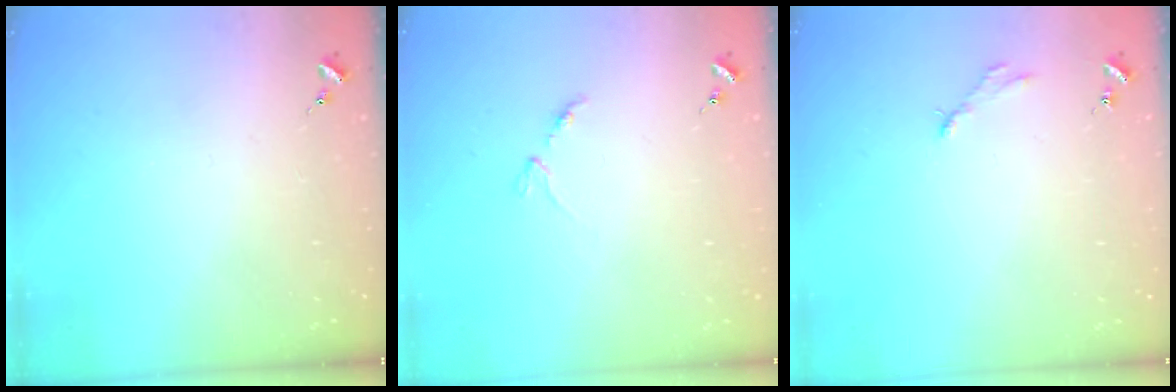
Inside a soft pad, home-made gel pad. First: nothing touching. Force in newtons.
{"total": 3.4, "press": 3.4, "slide": 0.5}
{"total": 2.8, "press": 2.8, "slide": 0.4}